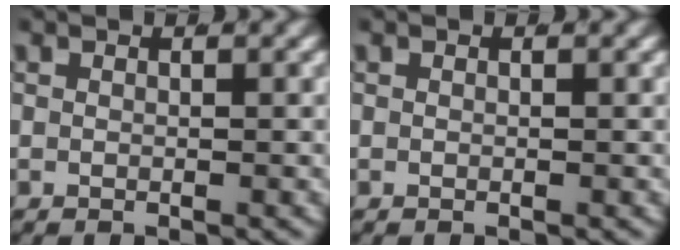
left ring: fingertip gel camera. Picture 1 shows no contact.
{"total": 0.0}